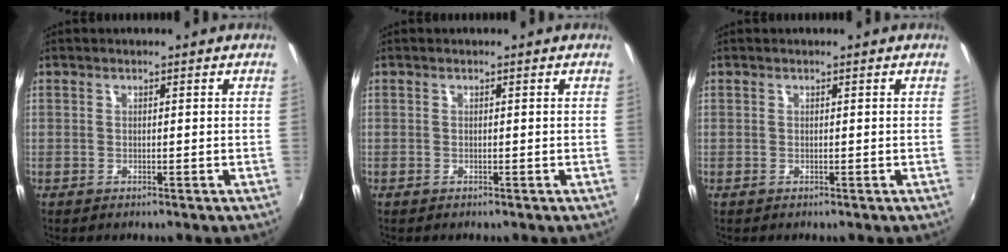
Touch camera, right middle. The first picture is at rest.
{"total": 0.0}
{"total": 0.0}